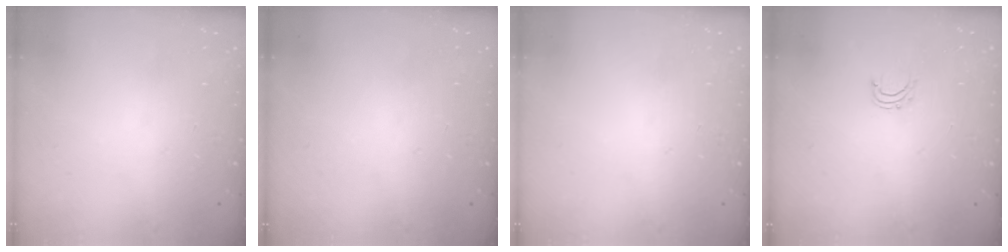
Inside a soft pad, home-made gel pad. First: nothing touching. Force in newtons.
{"total": 0.0}
{"total": 0.0}
{"total": 4.2, "press": 4.2, "slide": 0.3}